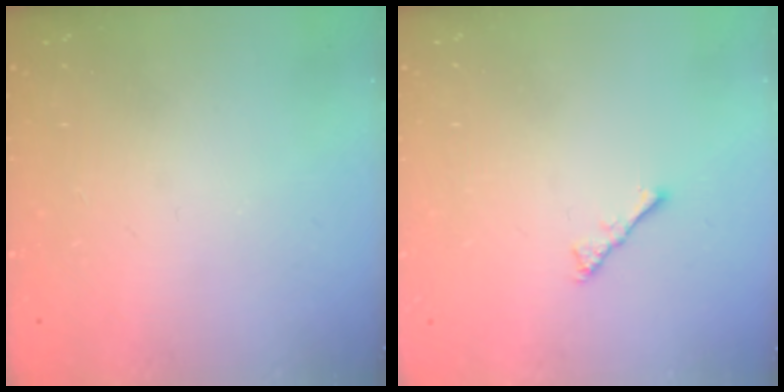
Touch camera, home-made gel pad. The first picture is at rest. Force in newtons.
{"total": 2.1, "press": 2.1, "slide": 0.5}